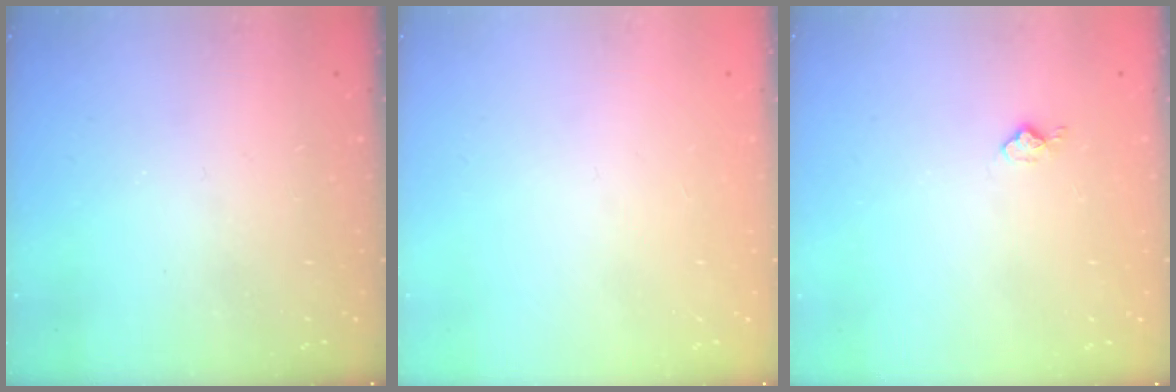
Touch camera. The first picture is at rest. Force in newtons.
{"total": 0.0}
{"total": 3.6, "press": 3.5, "slide": 0.4}